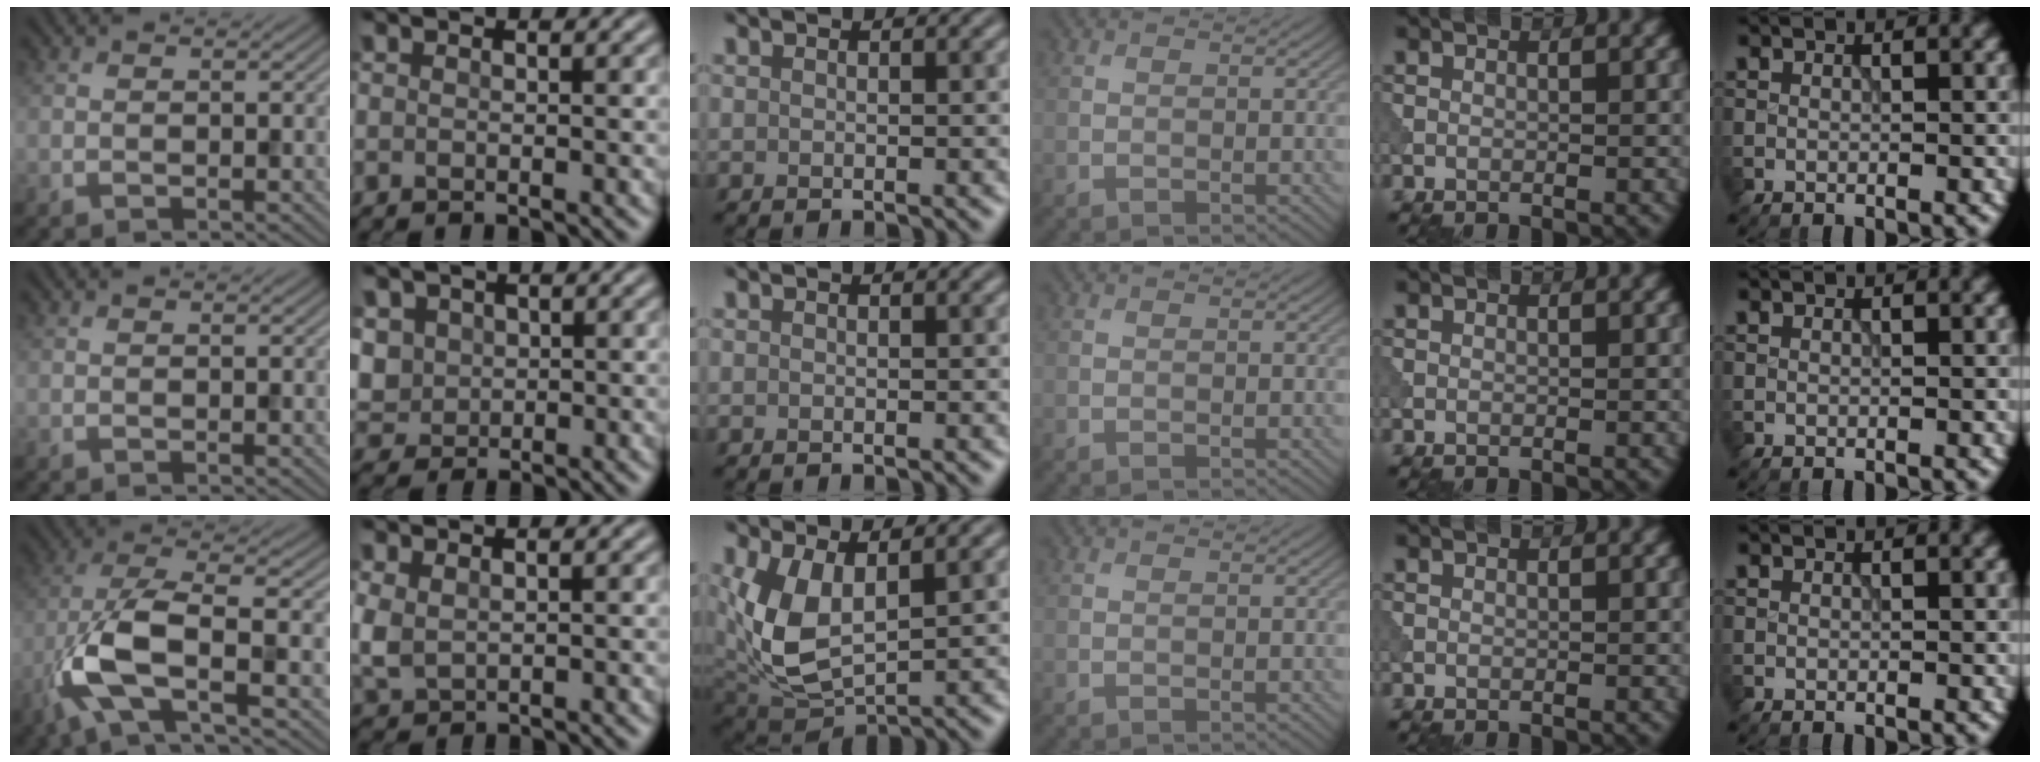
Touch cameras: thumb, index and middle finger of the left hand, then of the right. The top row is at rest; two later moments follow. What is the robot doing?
{"motion": "wipe", "object": "makeup brush"}